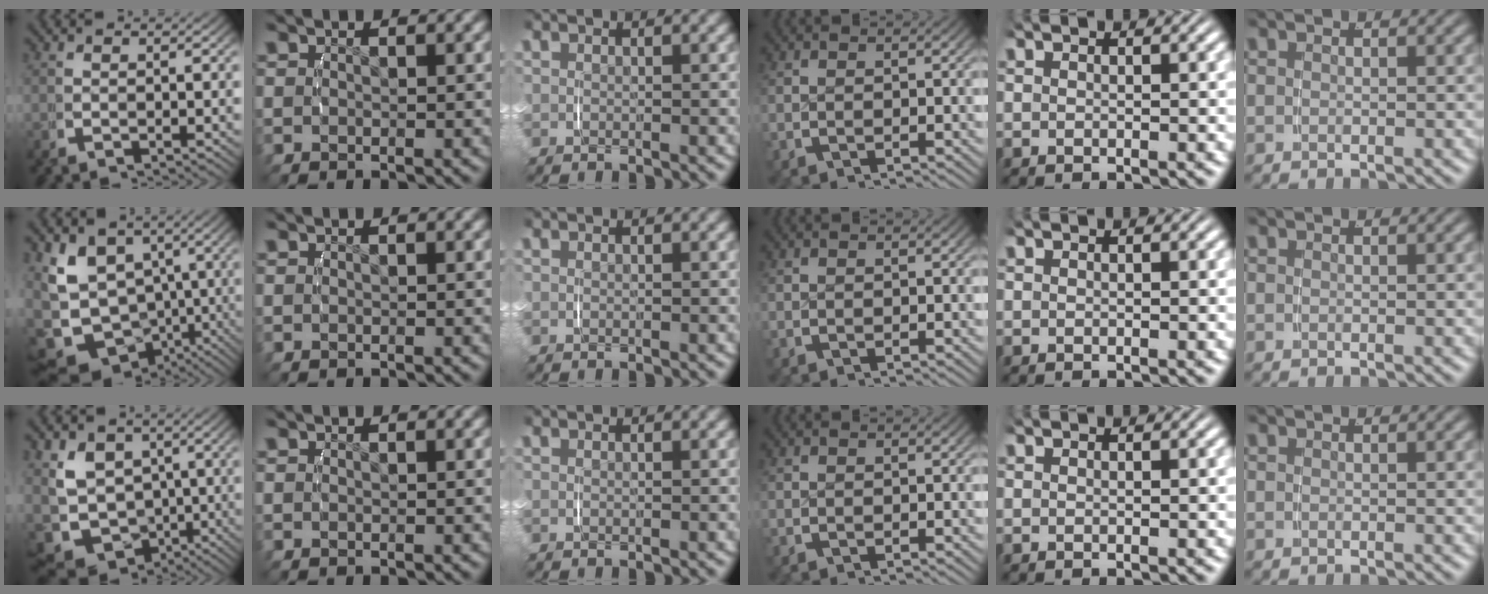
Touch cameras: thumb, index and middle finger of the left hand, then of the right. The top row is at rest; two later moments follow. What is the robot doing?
{"motion": "lift_and_place", "object": "backpack"}